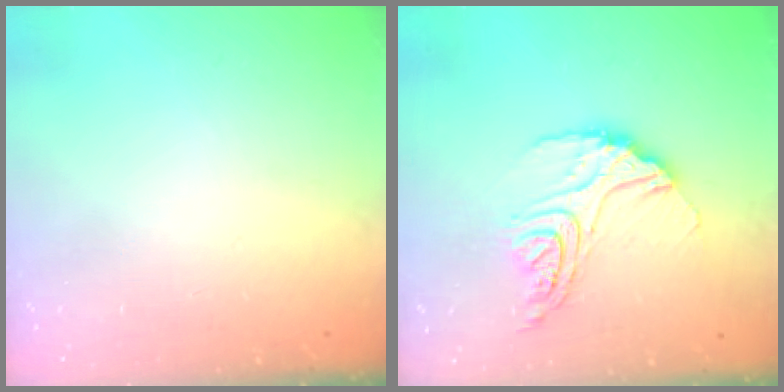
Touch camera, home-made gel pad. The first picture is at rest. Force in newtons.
{"total": 14.0, "press": 14.0, "slide": 0.8}